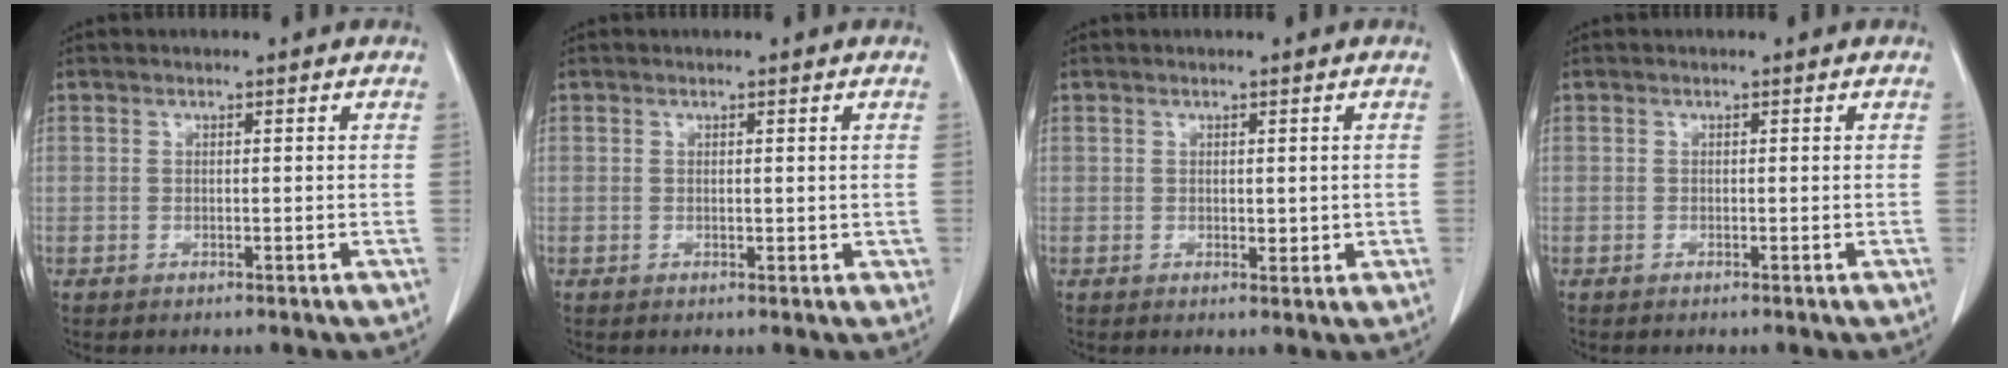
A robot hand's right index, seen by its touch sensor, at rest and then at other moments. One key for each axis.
{"total": 0.8, "fx": 0.2, "fy": 0.5, "fz": 0.6, "tx": -0.006, "ty": 0.002, "tz": 0.006}
{"total": 1.5, "fx": 0.1, "fy": 0.9, "fz": 1.2, "tx": -0.014, "ty": -0.003, "tz": 0.004}
{"total": 0.0}